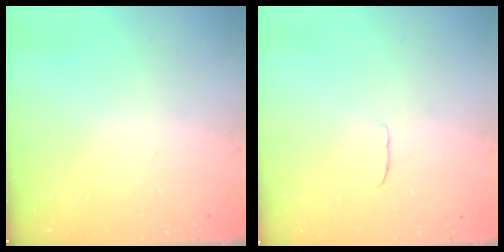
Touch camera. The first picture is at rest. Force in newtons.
{"total": 3.3, "press": 3.3, "slide": 0.2}